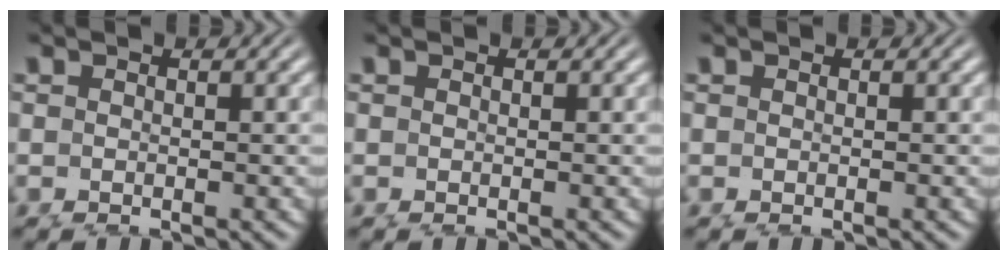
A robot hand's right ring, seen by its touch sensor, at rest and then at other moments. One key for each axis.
{"total": 0.0}
{"total": 0.0}